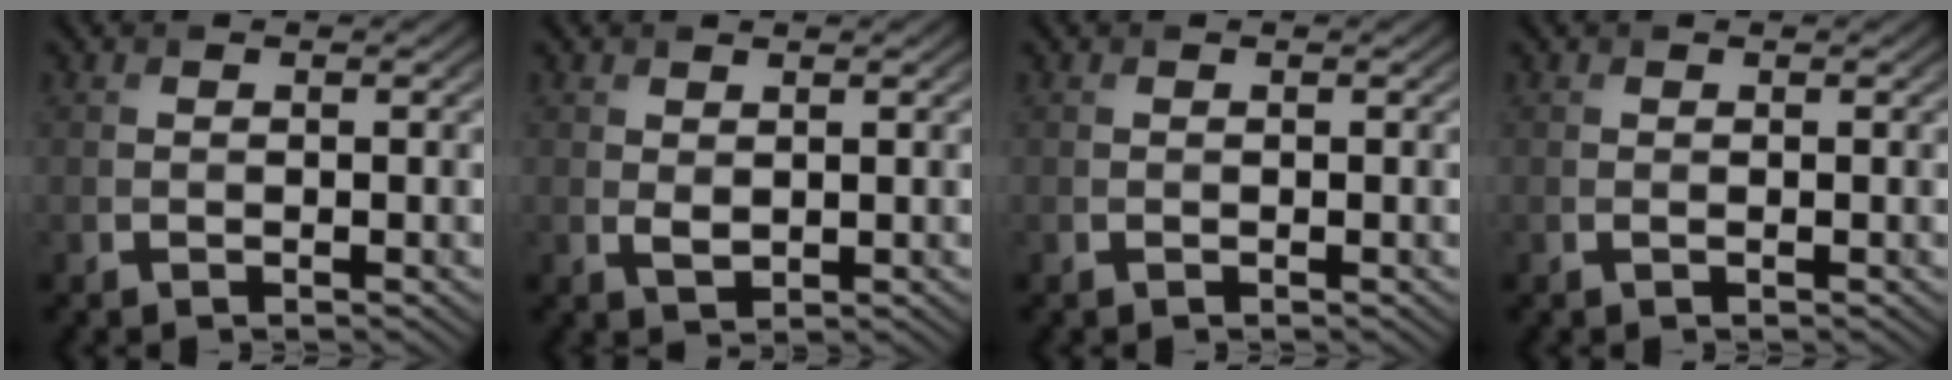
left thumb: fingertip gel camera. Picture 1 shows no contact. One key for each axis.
{"total": 1.3, "fx": 0.6, "fy": 0.7, "fz": 0.9, "tx": -0.021, "ty": -0.005, "tz": 0.016}
{"total": 0.0}
{"total": 0.0}